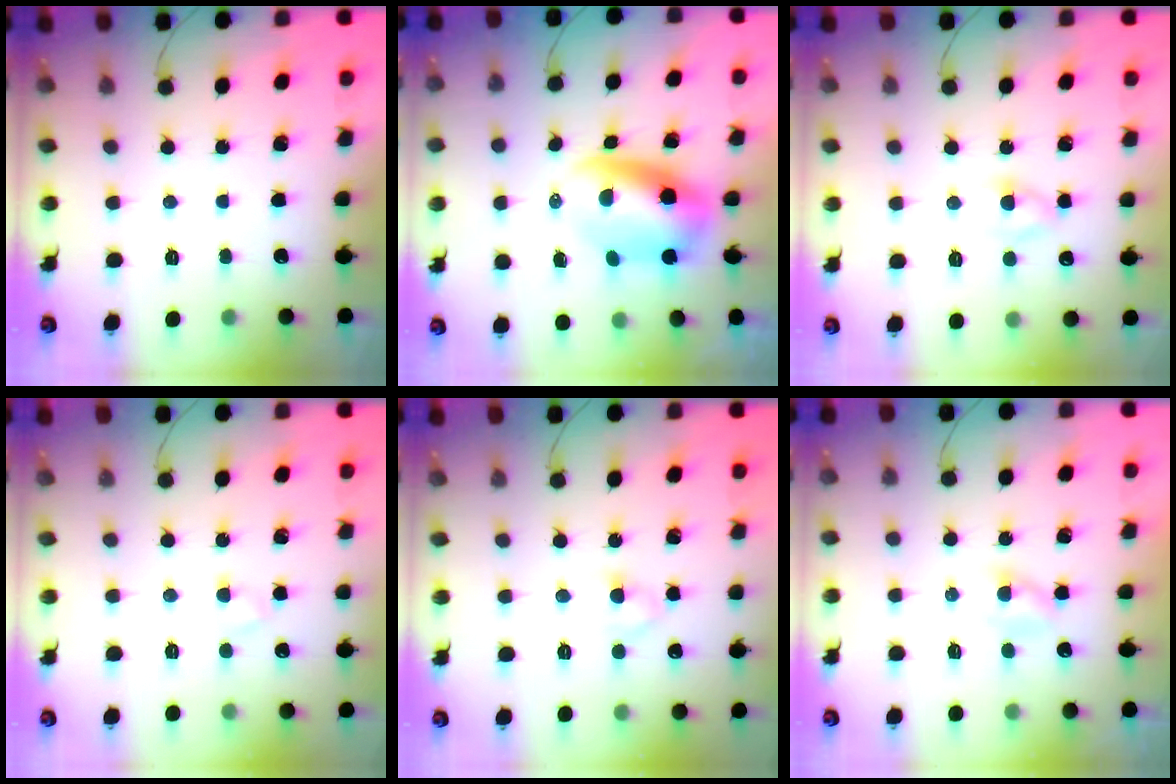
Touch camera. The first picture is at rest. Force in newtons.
{"total": 8.0, "press": 7.7, "slide": 2.1}
{"total": 3.2, "press": 3.0, "slide": 1.3}
{"total": 2.0, "press": 1.8, "slide": 0.9}
{"total": 2.5, "press": 2.2, "slide": 1.1}
{"total": 2.0, "press": 1.8, "slide": 0.9}